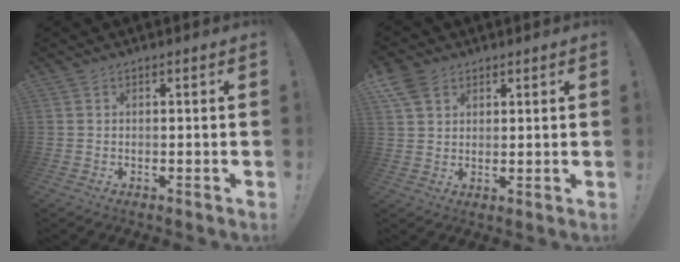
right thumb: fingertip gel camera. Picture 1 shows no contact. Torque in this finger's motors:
{"motor_torque": [-0.65, 1.03, -0.11, 0.13, 0.20]}